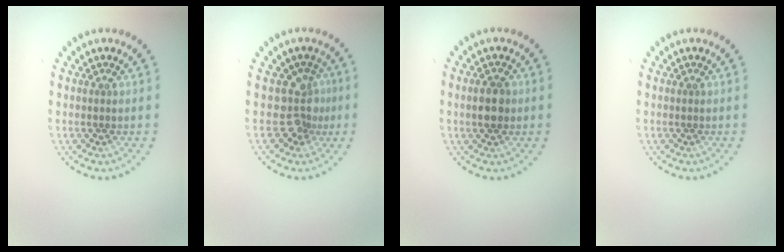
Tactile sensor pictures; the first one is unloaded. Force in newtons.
{"total": 2.5, "press": 1.9, "slide": 1.6}
{"total": 3.0, "press": 3.0, "slide": 0.0}
{"total": 0.0}